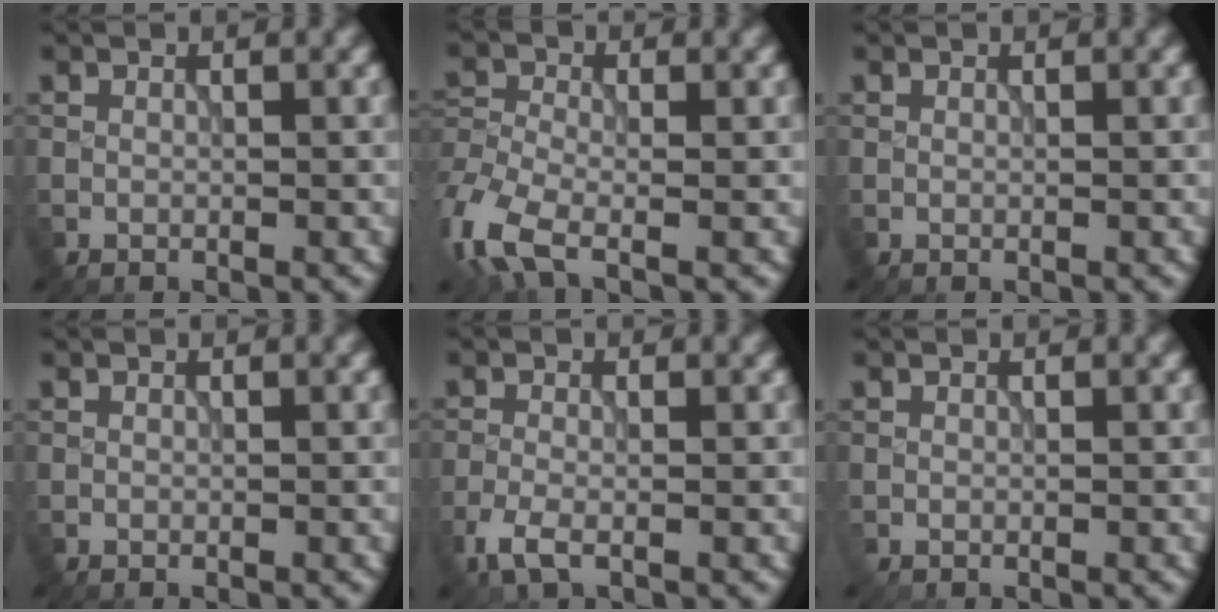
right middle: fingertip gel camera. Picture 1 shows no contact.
{"total": 6.3, "force": [-3.7, 2.8, 4.4], "torque": [-0.106, -0.012, -0.088]}
{"total": 0.0}
{"total": 0.0}
{"total": 2.7, "force": [-1.6, 1.0, 1.9], "torque": [-0.046, -0.005, -0.037]}
{"total": 0.5, "force": [-0.2, 0.3, 0.4], "torque": [-0.011, -0.003, -0.002]}